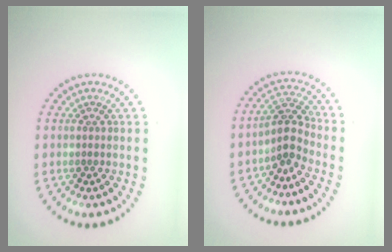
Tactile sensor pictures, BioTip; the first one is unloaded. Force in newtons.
{"total": 2.5, "press": 2.0, "slide": 1.5}